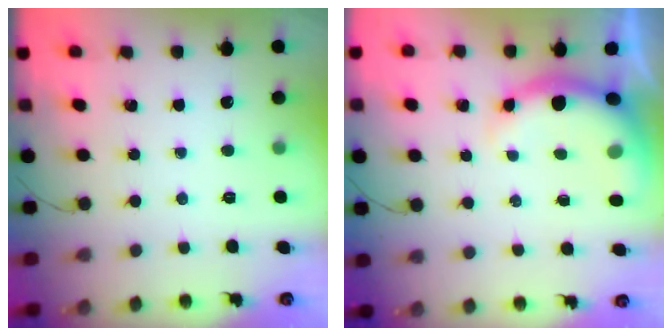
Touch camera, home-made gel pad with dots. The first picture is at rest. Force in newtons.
{"total": 6.6, "press": 6.6, "slide": 0.7}